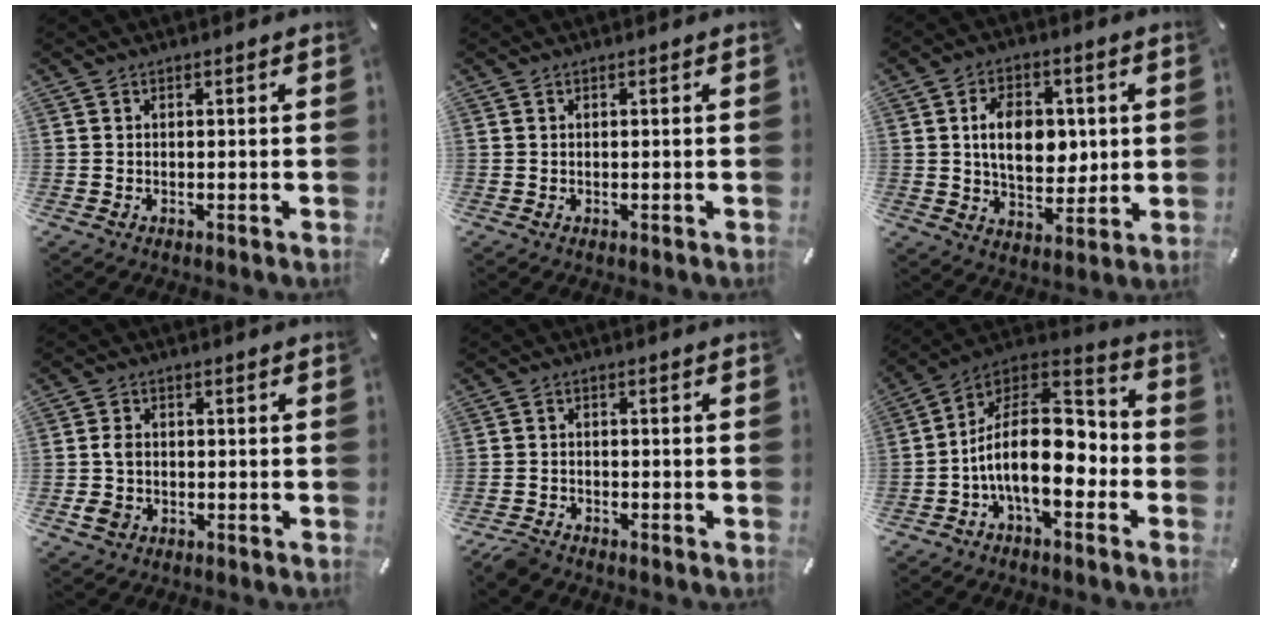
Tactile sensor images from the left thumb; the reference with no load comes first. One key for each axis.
{"total": 0.0}
{"total": 11.5, "fx": 1.7, "fy": 8.0, "fz": 8.1, "tx": -0.135, "ty": 0.004, "tz": 0.027}
{"total": 3.7, "fx": -0.7, "fy": 3.0, "fz": 2.1, "tx": -0.052, "ty": 0.002, "tz": -0.015}
{"total": 2.9, "fx": -2.5, "fy": 1.1, "fz": 0.7, "tx": -0.025, "ty": 0.011, "tz": -0.054}
{"total": 18.6, "fx": -4.1, "fy": 10.5, "fz": 14.8, "tx": -0.267, "ty": 0.010, "tz": -0.069}